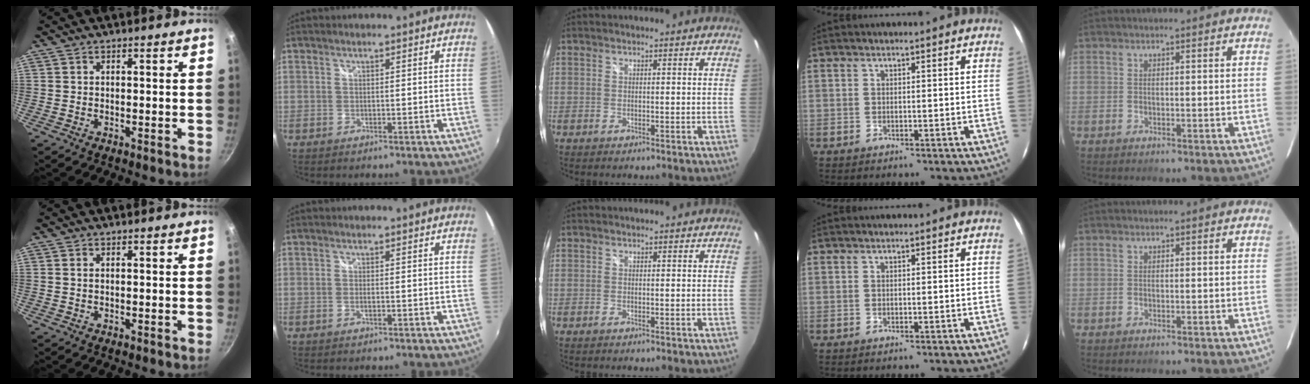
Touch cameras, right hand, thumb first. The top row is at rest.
{"thumb": {"total": 0.7, "force": [0.2, 0.4, 0.6], "torque": [-0.011, 0.001, 0.003]}, "index": {"total": 1.1, "force": [-0.2, 0.1, 1.1], "torque": [-0.021, -0.001, -0.005]}}